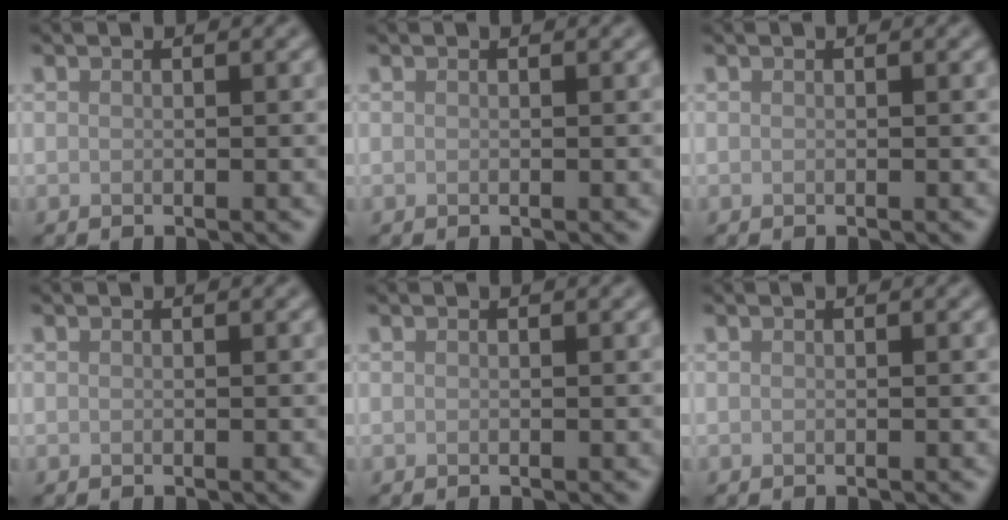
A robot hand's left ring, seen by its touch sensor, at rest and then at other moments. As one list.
[{"total": 0.0}, {"total": 0.0}, {"total": 0.0}, {"total": 0.0}, {"total": 0.0}]